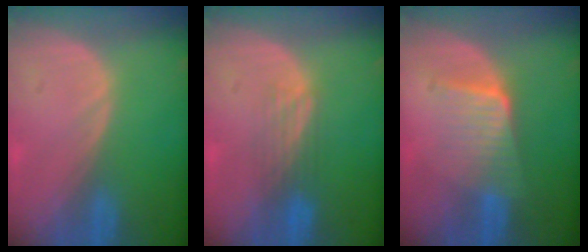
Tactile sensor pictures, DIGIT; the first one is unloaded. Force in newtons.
{"total": 4.1, "press": 3.4, "slide": 2.3}
{"total": 6.7, "press": 6.0, "slide": 3.1}